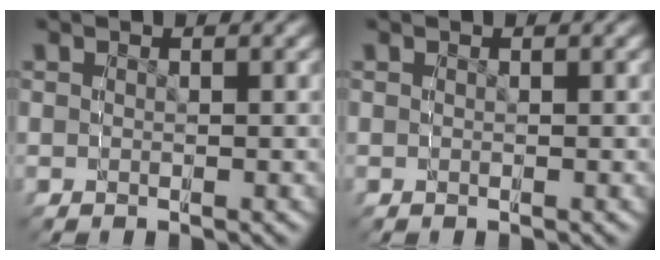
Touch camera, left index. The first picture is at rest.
{"total": 0.0}